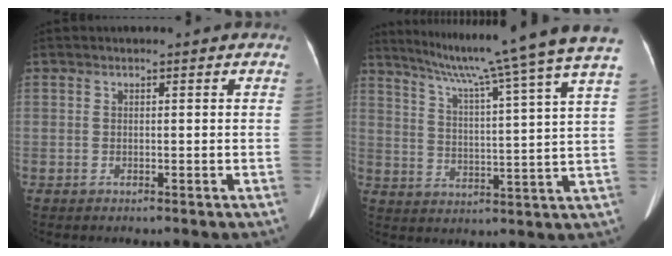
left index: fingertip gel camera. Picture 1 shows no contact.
{"total": 21.4, "force": [18.1, -2.7, 11.1], "torque": [-0.179, -0.036, 0.239]}